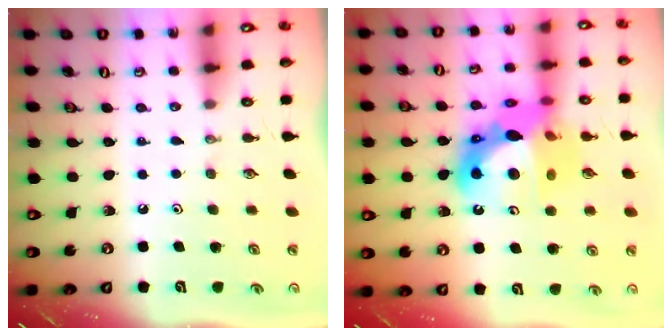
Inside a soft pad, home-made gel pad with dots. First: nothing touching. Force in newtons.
{"total": 19.3, "press": 19.2, "slide": 1.8}